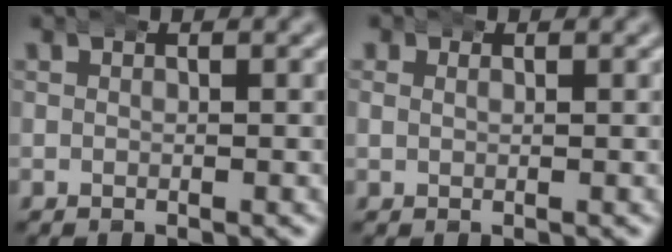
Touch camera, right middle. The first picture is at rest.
{"total": 1.0, "force": [0.4, 0.9, 0.3], "torque": [-0.007, 0.002, 0.003]}